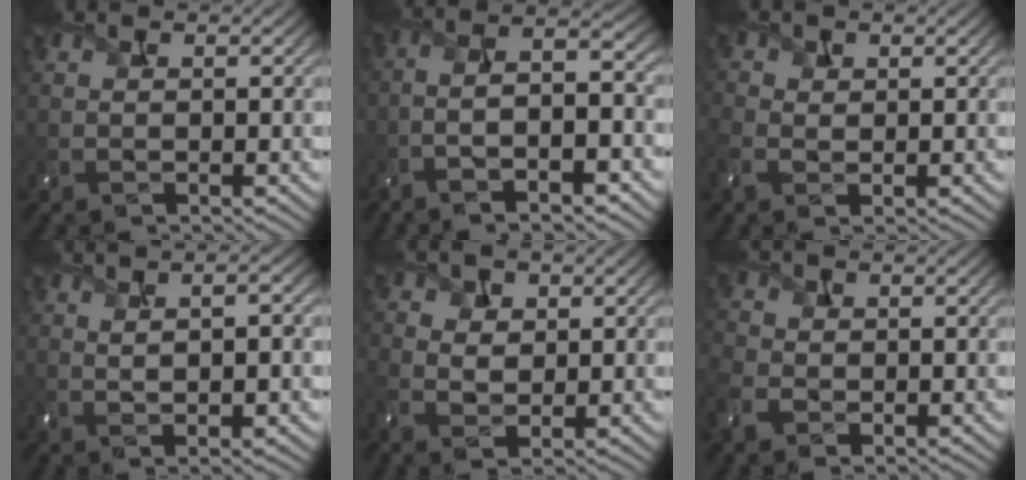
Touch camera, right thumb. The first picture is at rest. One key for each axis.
{"total": 8.4, "fx": -3.8, "fy": 2.3, "fz": 7.2, "tx": -0.116, "ty": 0.013, "tz": -0.067}
{"total": 2.9, "fx": -0.1, "fy": 2.2, "fz": 1.9, "tx": -0.055, "ty": 0.000, "tz": -0.008}
{"total": 6.1, "fx": 1.0, "fy": 1.8, "fz": 5.7, "tx": -0.078, "ty": 0.016, "tz": 0.015}
{"total": 3.4, "fx": 0.8, "fy": 2.4, "fz": 2.3, "tx": -0.052, "ty": 0.002, "tz": 0.013}
{"total": 4.2, "fx": -1.5, "fy": 3.2, "fz": 2.3, "tx": -0.073, "ty": -0.007, "tz": -0.037}